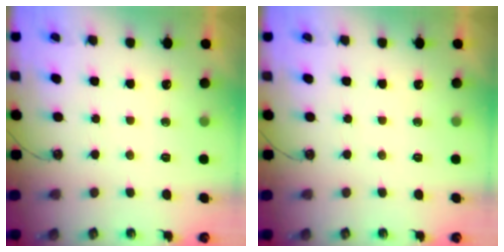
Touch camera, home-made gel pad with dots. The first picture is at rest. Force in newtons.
{"total": 0.0}